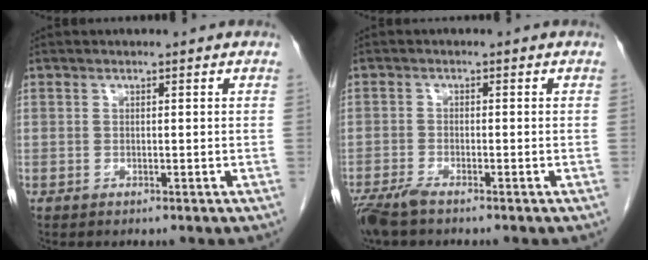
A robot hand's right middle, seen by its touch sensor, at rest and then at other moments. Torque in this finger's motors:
{"motor_torque": [0.11, -0.05, 0.02, 0.01]}